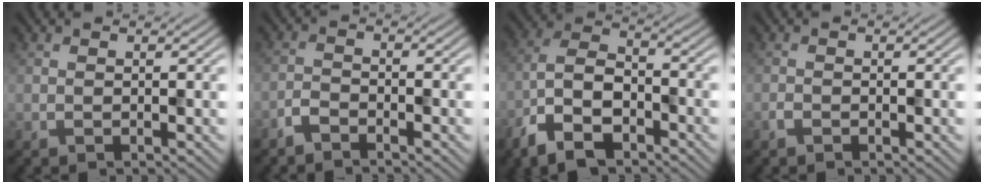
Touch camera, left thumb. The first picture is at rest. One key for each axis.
{"total": 2.2, "fx": -2.0, "fy": 0.6, "fz": 0.8, "tx": -0.017, "ty": 0.001, "tz": -0.049}
{"total": 9.7, "fx": -6.0, "fy": 4.5, "fz": 6.2, "tx": -0.126, "ty": -0.006, "tz": -0.128}
{"total": 0.8, "fx": -0.6, "fy": 0.4, "fz": 0.3, "tx": -0.007, "ty": 0.000, "tz": -0.014}